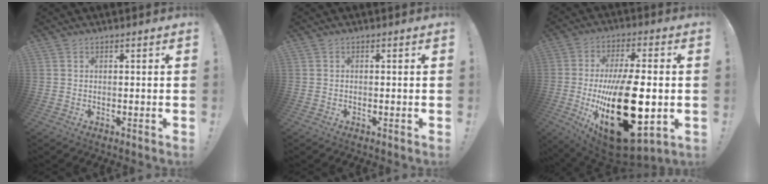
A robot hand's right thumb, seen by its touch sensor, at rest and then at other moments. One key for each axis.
{"total": 0.0}
{"total": 29.8, "fx": -4.5, "fy": 13.1, "fz": 26.4, "tx": -0.466, "ty": 0.005, "tz": -0.054}